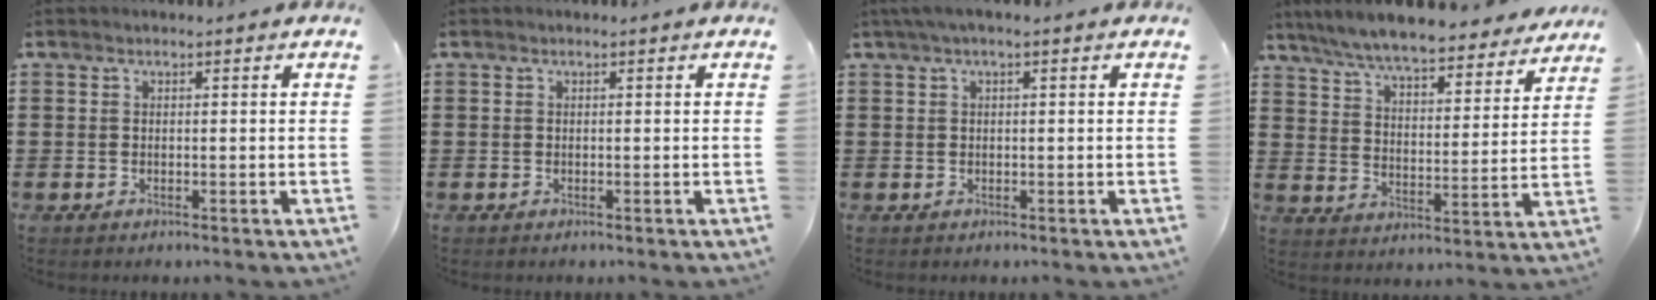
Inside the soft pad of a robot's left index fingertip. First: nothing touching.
{"total": 0.0}
{"total": 1.3, "force": [0.2, 0.1, 1.3], "torque": [-0.022, -0.002, 0.005]}
{"total": 7.8, "force": [7.3, 0.4, 2.7], "torque": [-0.085, -0.043, 0.128]}